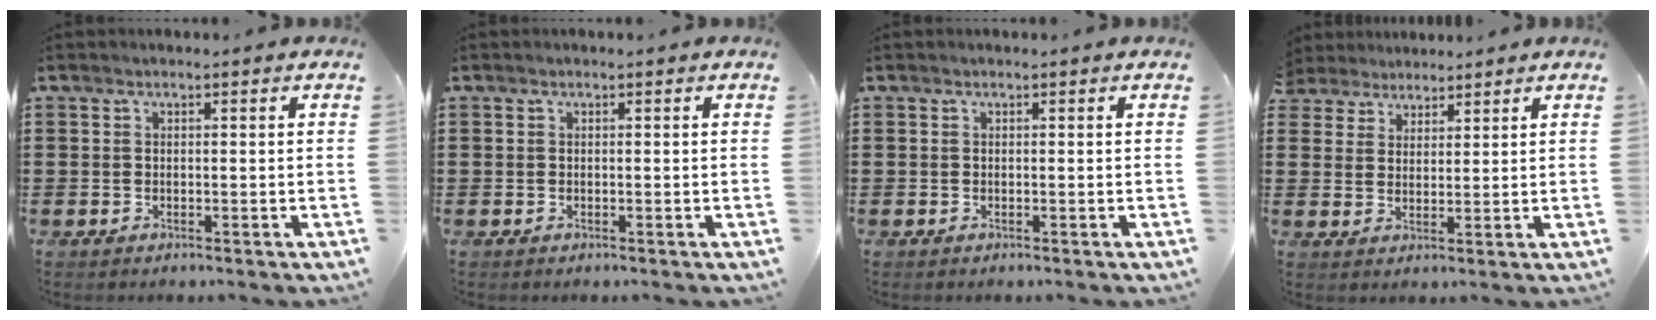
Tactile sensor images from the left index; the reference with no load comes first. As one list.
[{"total": 0.0}, {"total": 0.0}, {"total": 3.4, "force": [2.8, 1.7, -0.5], "torque": [-0.007, 0.002, 0.053]}]